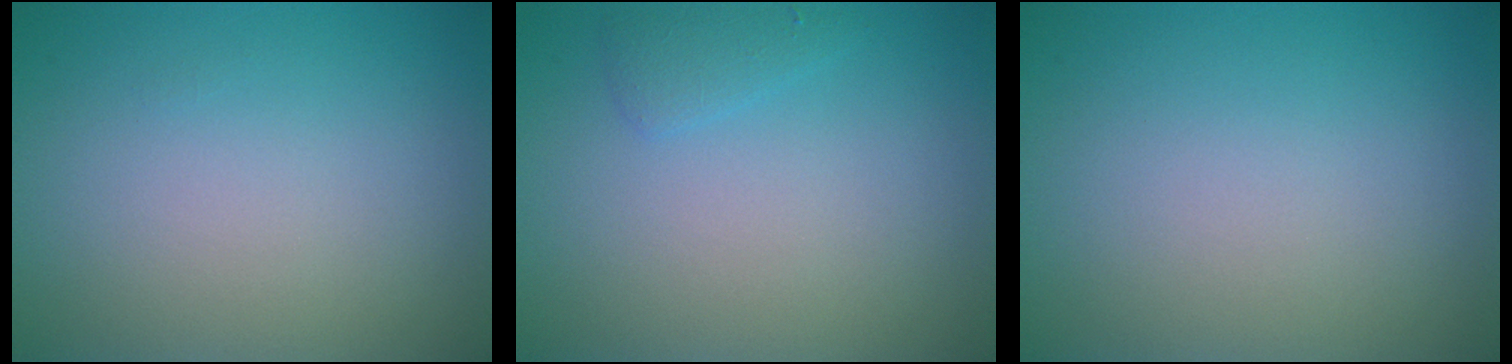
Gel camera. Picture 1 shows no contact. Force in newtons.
{"total": 1.2, "press": 1.2, "slide": 0.1}
{"total": 0.0}